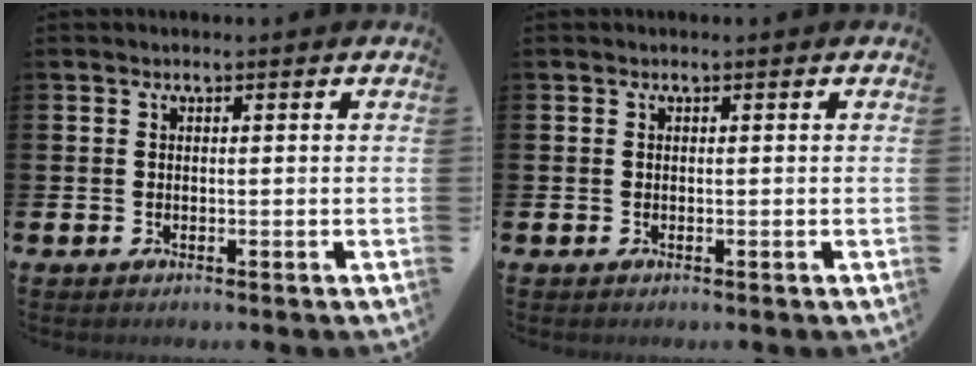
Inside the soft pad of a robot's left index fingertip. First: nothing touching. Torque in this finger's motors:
{"motor_torque": [0.00, 0.00, 0.00, 0.00]}